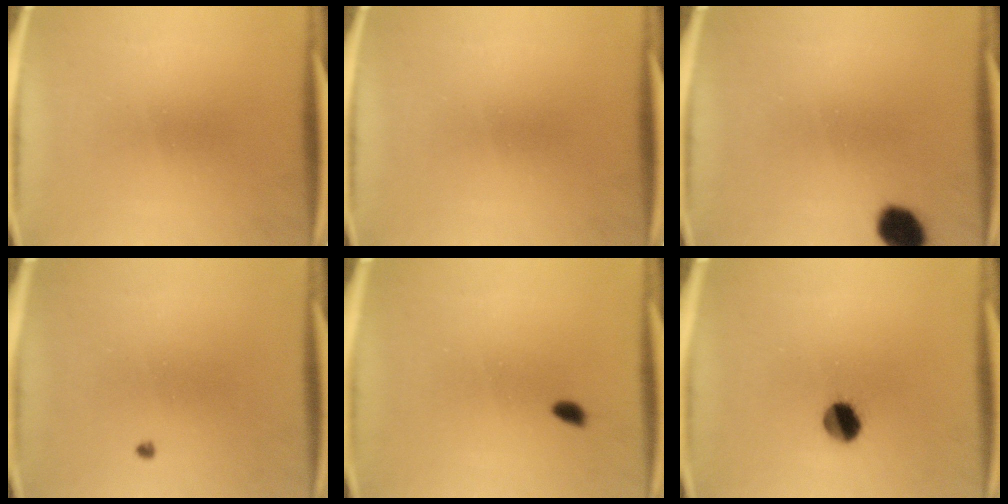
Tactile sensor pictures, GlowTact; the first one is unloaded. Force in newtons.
{"total": 0.0}
{"total": 6.4}
{"total": 0.7}
{"total": 1.5}
{"total": 6.0}